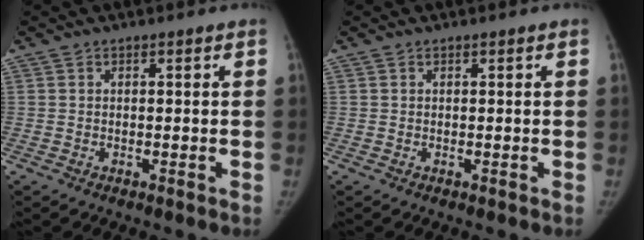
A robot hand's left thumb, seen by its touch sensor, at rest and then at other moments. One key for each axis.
{"total": 0.0}